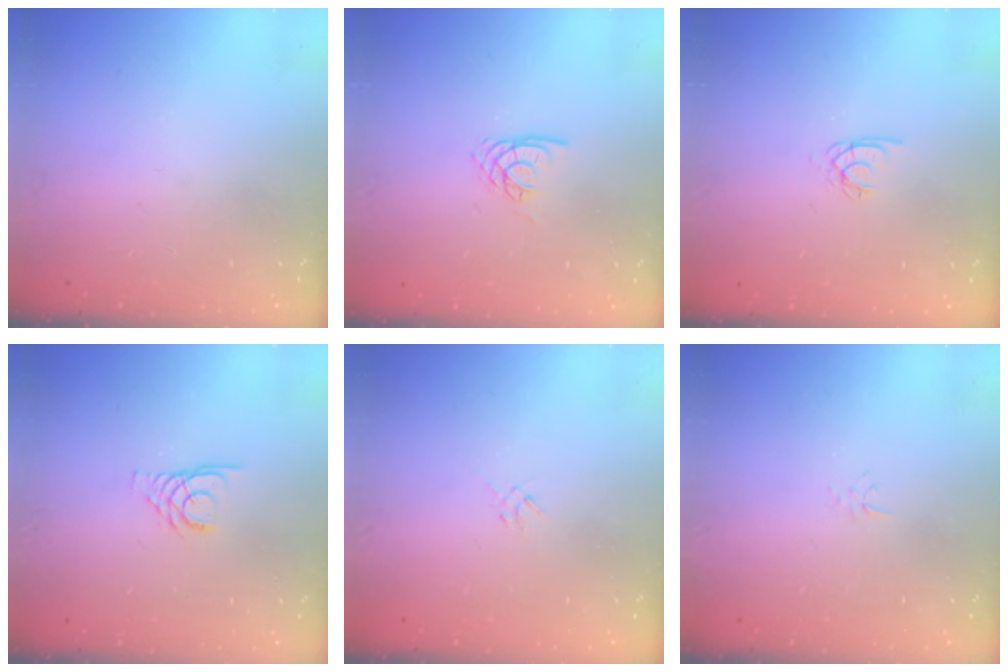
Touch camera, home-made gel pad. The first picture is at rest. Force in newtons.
{"total": 4.2, "press": 4.2, "slide": 0.0}
{"total": 2.0, "press": 2.0, "slide": 0.4}
{"total": 3.5, "press": 3.5, "slide": 0.3}
{"total": 1.3, "press": 1.2, "slide": 0.5}
{"total": 2.6, "press": 2.6, "slide": 0.3}